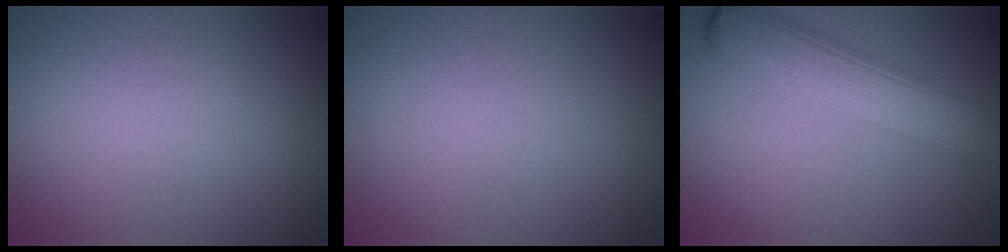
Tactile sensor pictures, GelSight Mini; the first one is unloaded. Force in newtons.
{"total": 0.0}
{"total": 6.7, "press": 6.7, "slide": 0.3}